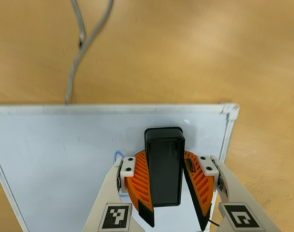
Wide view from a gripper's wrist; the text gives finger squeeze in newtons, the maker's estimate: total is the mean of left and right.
{"total": 10.2, "left": 11.2, "right": 9.2}